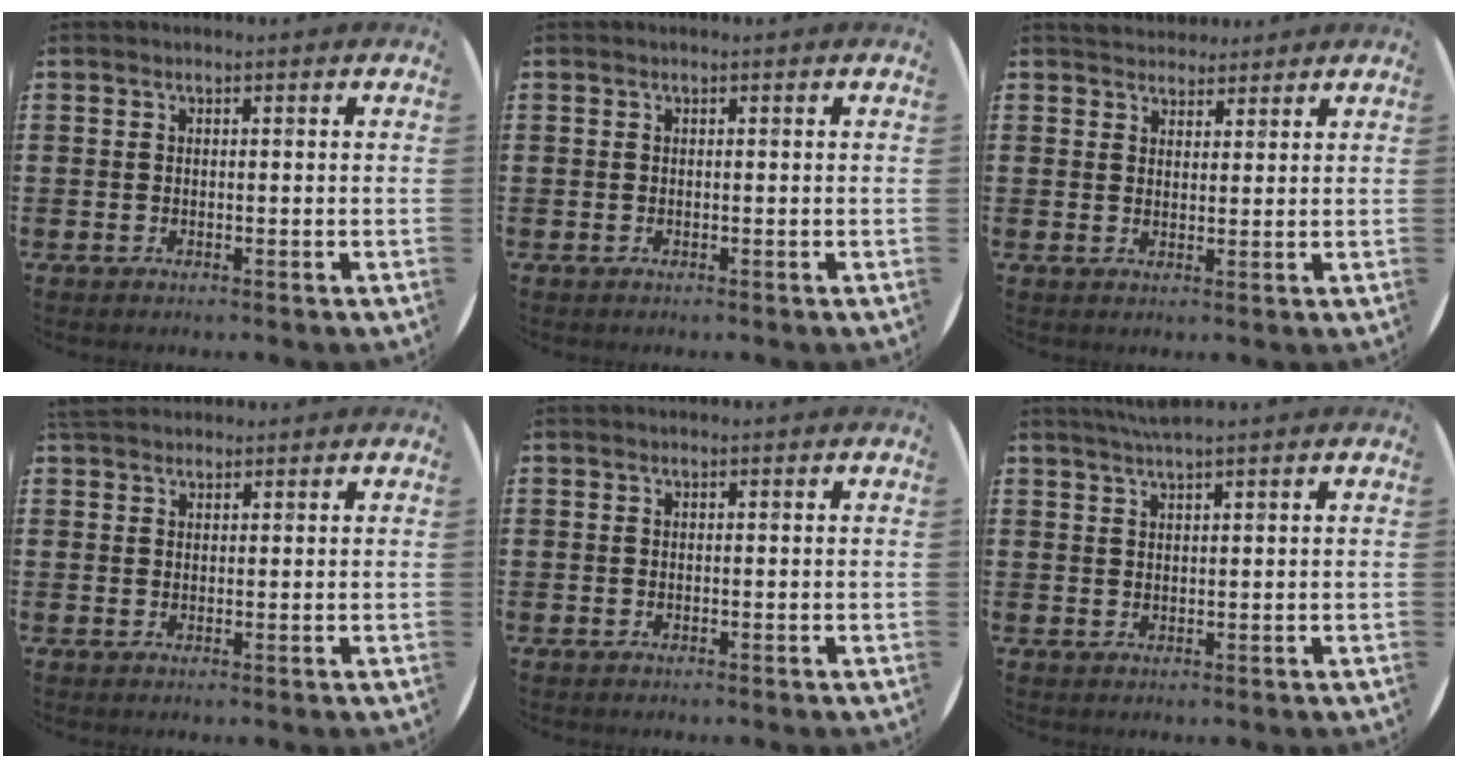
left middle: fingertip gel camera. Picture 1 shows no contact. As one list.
[{"total": 0.0}, {"total": 2.7, "force": [2.6, 0.7, -0.2], "torque": [-0.001, -0.001, 0.050]}, {"total": 2.2, "force": [2.0, 0.8, 0.5], "torque": [-0.007, 0.002, 0.038]}, {"total": 0.0}, {"total": 2.2, "force": [1.9, -0.3, 1.1], "torque": [-0.023, 0.000, 0.036]}]